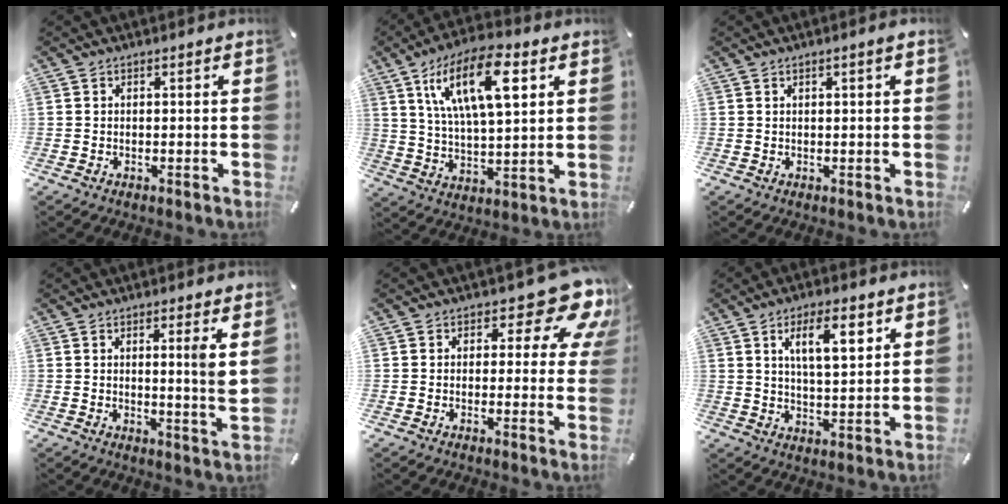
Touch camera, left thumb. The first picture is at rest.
{"total": 18.0, "force": [7.7, 7.6, 14.4], "torque": [-0.272, -0.011, 0.122]}
{"total": 1.3, "force": [0.5, 0.2, 1.2], "torque": [-0.023, 0.001, 0.007]}
{"total": 4.5, "force": [1.6, -0.1, 4.2], "torque": [-0.067, -0.015, 0.019]}
{"total": 12.3, "force": [6.1, 5.8, 9.0], "torque": [-0.108, -0.044, 0.103]}
{"total": 9.7, "force": [4.7, 3.5, 7.7], "torque": [-0.121, -0.009, 0.074]}